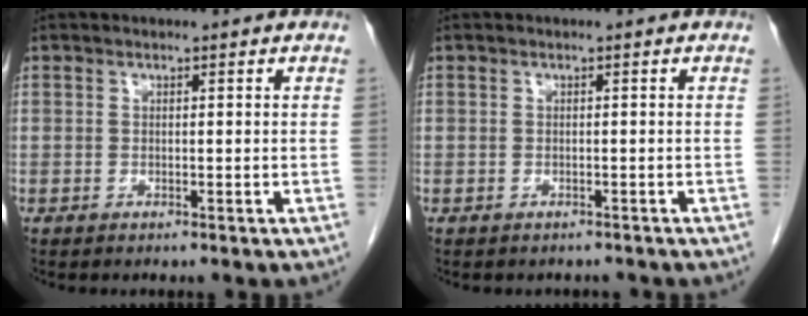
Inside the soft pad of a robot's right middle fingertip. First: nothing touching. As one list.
[{"total": 1.8, "force": [-1.7, 0.7, 0.2], "torque": [-0.012, -0.003, -0.021]}]